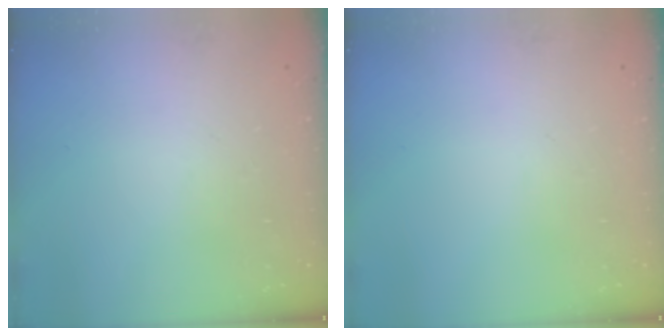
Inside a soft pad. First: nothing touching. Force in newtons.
{"total": 0.0}